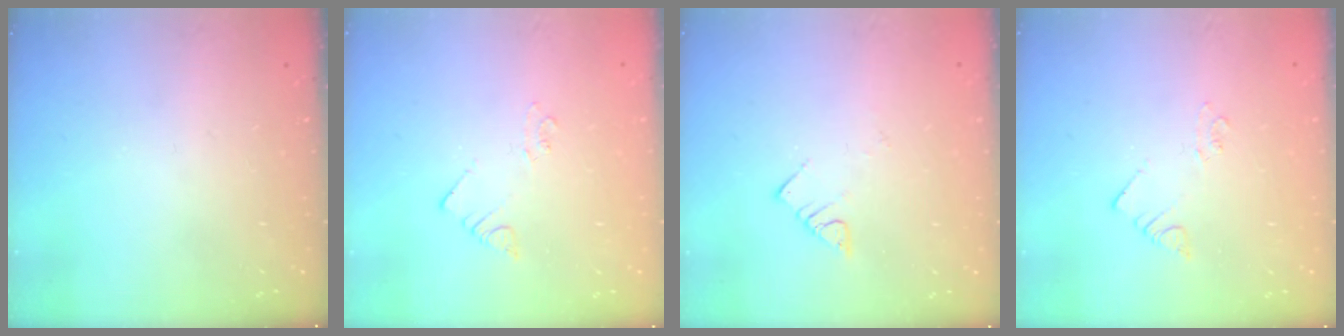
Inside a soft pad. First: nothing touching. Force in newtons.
{"total": 1.9, "press": 1.9, "slide": 0.1}
{"total": 3.9, "press": 3.8, "slide": 0.4}
{"total": 1.9, "press": 1.9, "slide": 0.1}